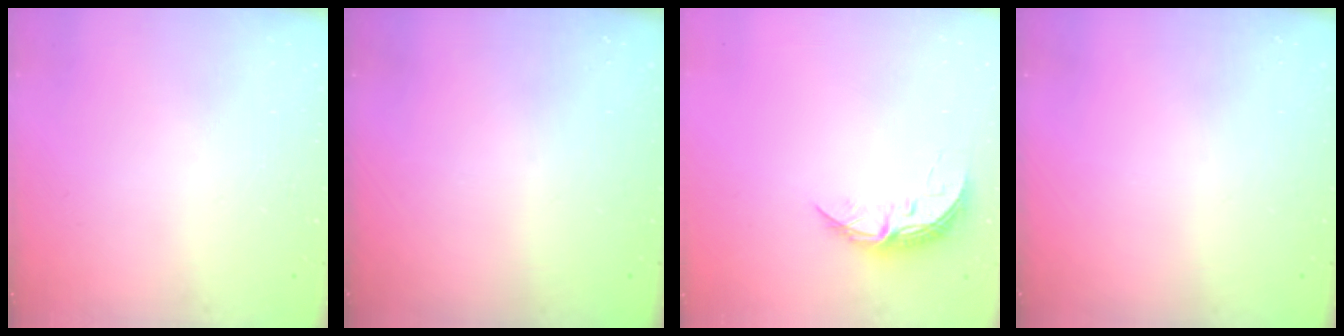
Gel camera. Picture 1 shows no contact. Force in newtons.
{"total": 0.0}
{"total": 5.9, "press": 5.9, "slide": 0.5}
{"total": 0.0}